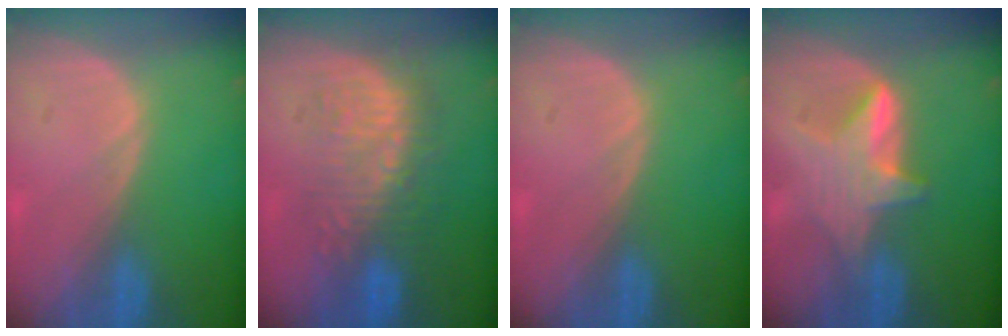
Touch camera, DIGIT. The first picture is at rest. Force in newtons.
{"total": 8.9, "press": 8.7, "slide": 1.9}
{"total": 0.0}
{"total": 6.1, "press": 5.7, "slide": 2.2}